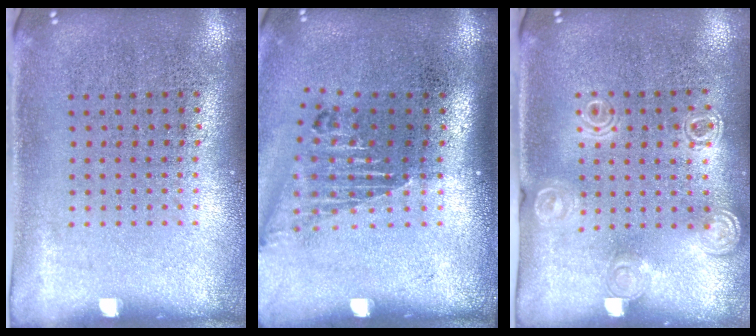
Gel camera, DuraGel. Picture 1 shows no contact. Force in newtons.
{"total": 1.6, "press": 1.2, "slide": 1.0}
{"total": 1.4, "press": 1.3, "slide": 0.2}